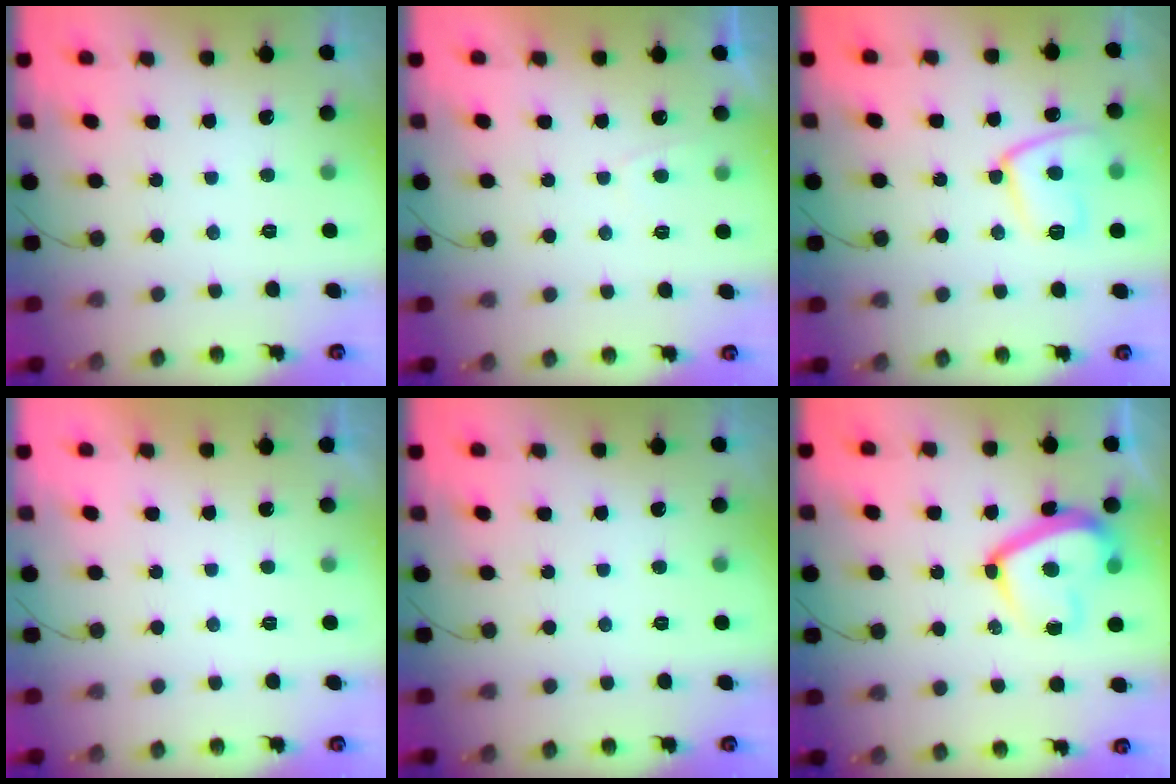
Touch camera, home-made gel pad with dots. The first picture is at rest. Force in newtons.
{"total": 1.1, "press": 0.9, "slide": 0.5}
{"total": 11.6, "press": 11.5, "slide": 1.1}
{"total": 2.1, "press": 2.1, "slide": 0.4}
{"total": 0.0}
{"total": 14.6, "press": 14.5, "slide": 1.4}